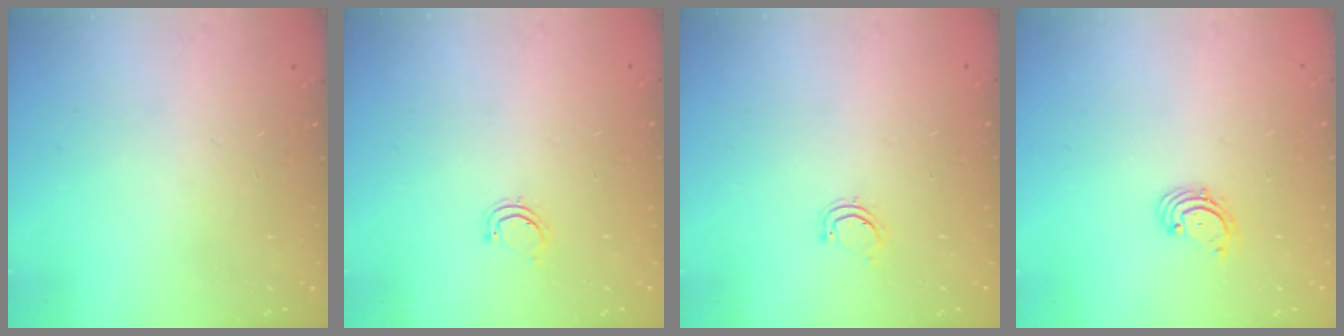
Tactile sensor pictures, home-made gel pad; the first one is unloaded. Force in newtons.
{"total": 3.8, "press": 3.5, "slide": 1.6}
{"total": 3.8, "press": 3.5, "slide": 1.6}
{"total": 1.6, "press": 1.6, "slide": 0.2}